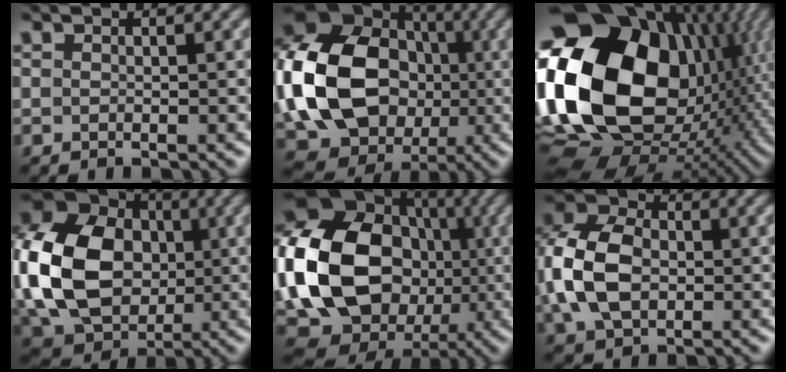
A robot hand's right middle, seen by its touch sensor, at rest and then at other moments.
{"total": 16.2, "force": [-0.9, 13.0, 9.5], "torque": [-0.219, 0.006, -0.027]}
{"total": 21.9, "force": [1.9, 16.0, 14.9], "torque": [-0.323, -0.006, 0.058]}
{"total": 15.1, "force": [0.0, 11.8, 9.4], "torque": [-0.222, 0.009, 0.006]}
{"total": 17.8, "force": [-1.2, 14.1, 10.7], "torque": [-0.234, 0.000, -0.024]}
{"total": 8.3, "force": [-0.1, 6.0, 5.7], "torque": [-0.140, 0.012, -0.011]}